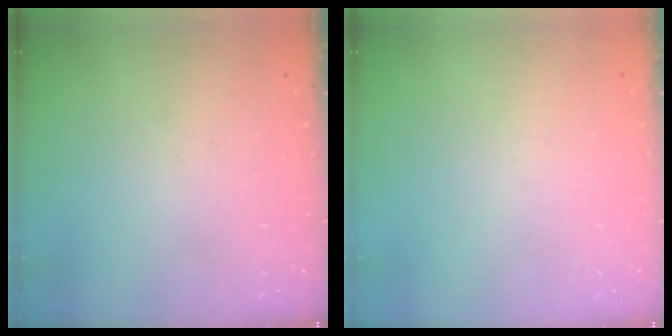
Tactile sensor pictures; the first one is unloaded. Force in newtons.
{"total": 0.0}